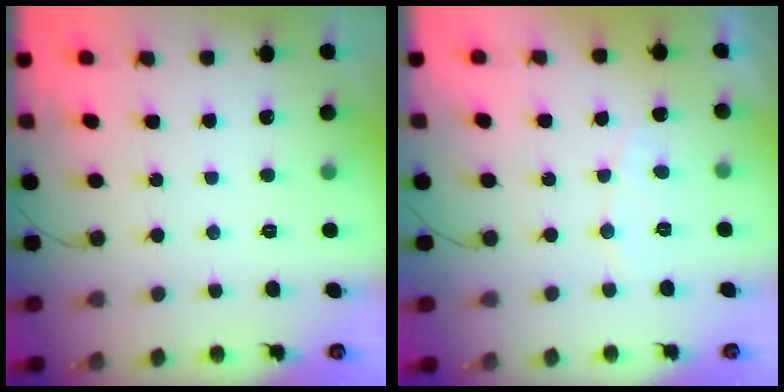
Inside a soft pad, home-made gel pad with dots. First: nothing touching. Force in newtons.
{"total": 4.5, "press": 4.5, "slide": 0.3}